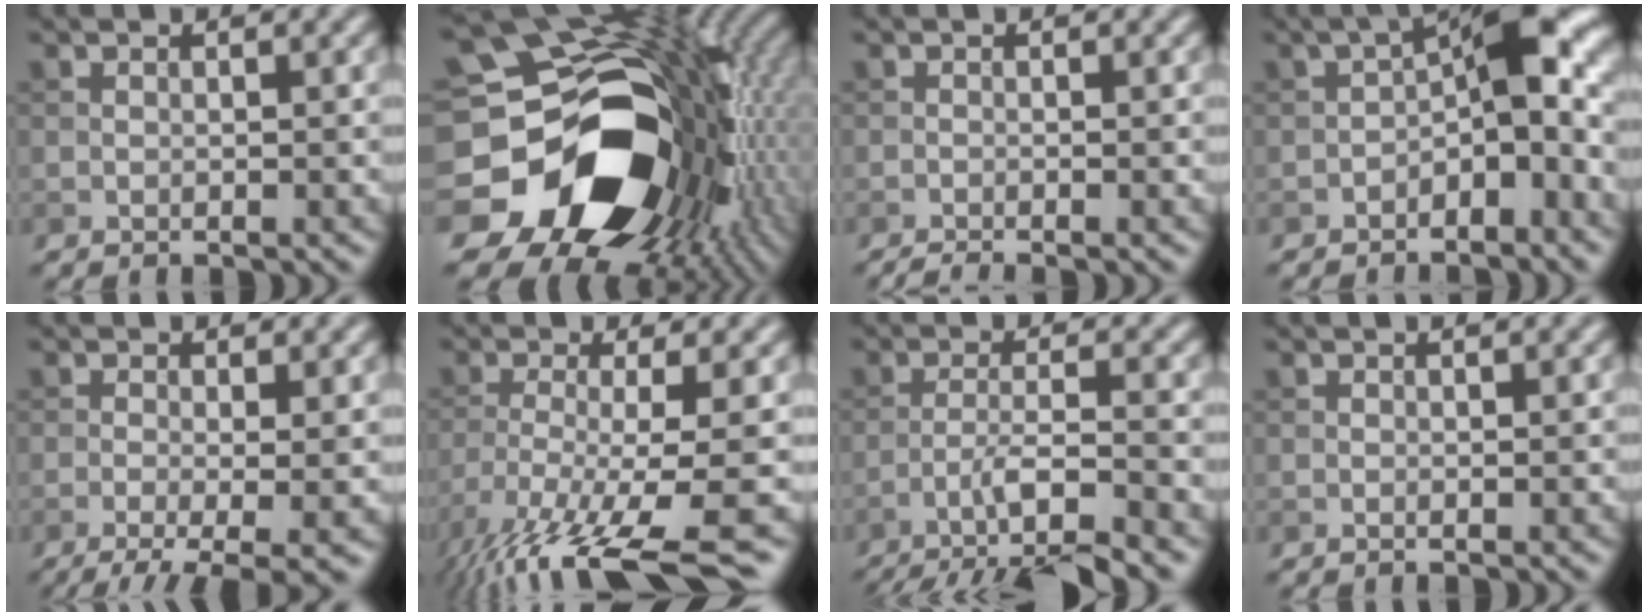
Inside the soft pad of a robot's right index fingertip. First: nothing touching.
{"total": 19.4, "force": [-4.5, 14.5, 12.1], "torque": [-0.226, -0.032, -0.052]}
{"total": 1.5, "force": [-1.2, 0.1, 0.8], "torque": [-0.011, -0.001, -0.026]}
{"total": 7.6, "force": [-1.6, 3.3, 6.6], "torque": [-0.086, 0.028, -0.040]}
{"total": 6.1, "force": [-2.4, 1.8, 5.4], "torque": [-0.090, -0.010, -0.038]}
{"total": 11.4, "force": [-7.2, 2.4, 8.5], "torque": [-0.160, -0.022, -0.123]}
{"total": 7.6, "force": [-5.3, 1.2, 5.2], "torque": [-0.077, 0.001, -0.094]}
{"total": 0.8, "force": [0.2, 0.1, 0.7], "torque": [-0.009, 0.003, 0.002]}